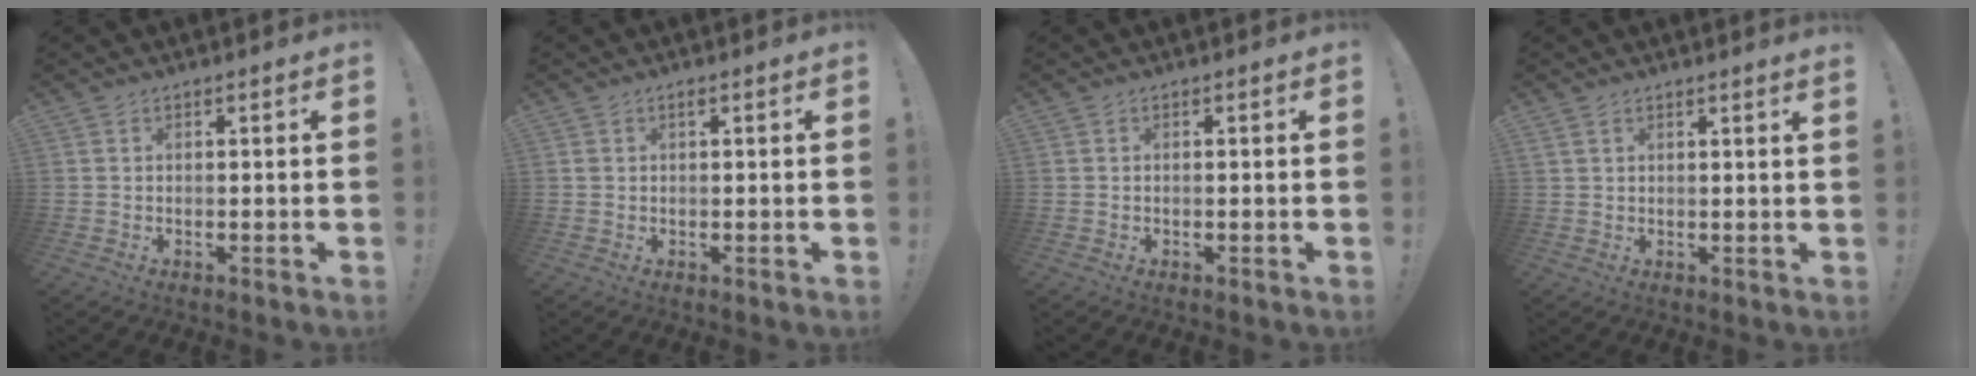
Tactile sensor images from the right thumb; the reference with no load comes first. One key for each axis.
{"total": 0.8, "fx": 0.5, "fy": 0.3, "fz": 0.5, "tx": -0.010, "ty": 0.002, "tz": 0.010}
{"total": 0.0}
{"total": 1.5, "fx": 1.4, "fy": 0.1, "fz": 0.6, "tx": -0.007, "ty": -0.007, "tz": 0.025}